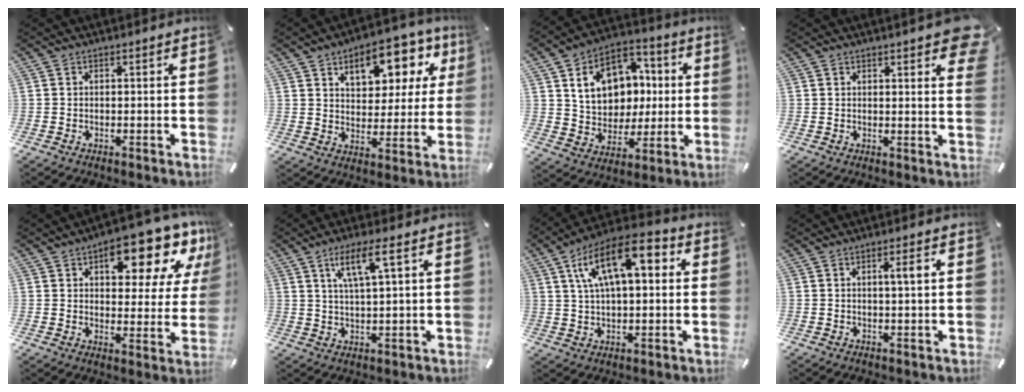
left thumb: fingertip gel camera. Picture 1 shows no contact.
{"total": 13.5, "force": [6.9, 7.9, 8.4], "torque": [-0.117, -0.025, 0.116]}
{"total": 15.0, "force": [3.2, 12.6, 7.4], "torque": [-0.125, 0.006, 0.067]}
{"total": 4.6, "force": [3.1, 1.2, 3.2], "torque": [-0.038, -0.018, 0.050]}
{"total": 17.5, "force": [9.7, 8.3, 12.1], "torque": [-0.138, -0.060, 0.152]}
{"total": 7.8, "force": [3.6, 1.1, 6.9], "torque": [-0.142, 0.005, 0.059]}
{"total": 15.6, "force": [5.5, 7.2, 12.7], "torque": [-0.223, -0.003, 0.091]}
{"total": 3.3, "force": [0.7, 0.3, 3.2], "torque": [-0.061, 0.001, 0.007]}